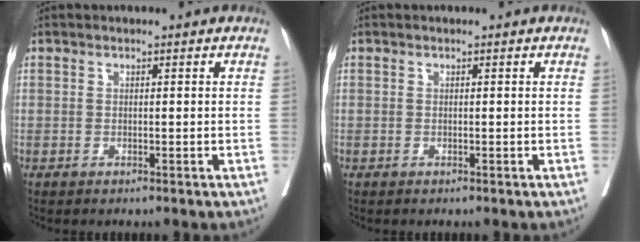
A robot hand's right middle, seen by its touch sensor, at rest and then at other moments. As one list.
[{"total": 0.0}]